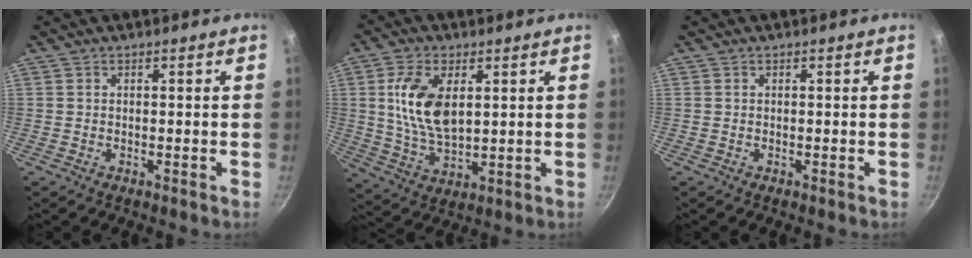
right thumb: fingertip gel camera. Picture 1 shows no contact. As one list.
[{"total": 12.0, "force": [2.9, 6.5, 9.7], "torque": [-0.180, -0.013, 0.060]}, {"total": 0.0}]